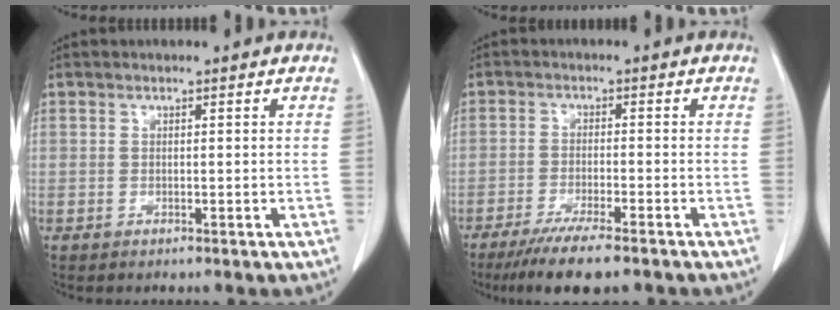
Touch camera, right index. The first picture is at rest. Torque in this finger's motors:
{"motor_torque": [0.83, -0.84, 0.31, 0.12]}